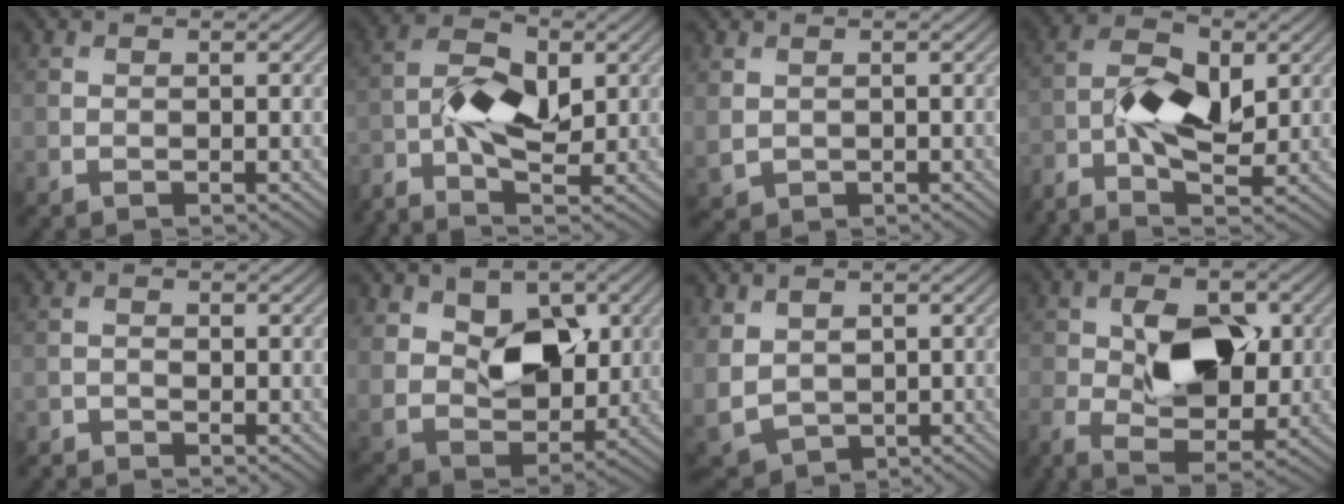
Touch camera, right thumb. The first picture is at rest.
{"total": 7.8, "force": [-2.3, 3.5, 6.6], "torque": [-0.136, 0.006, -0.055]}
{"total": 1.8, "force": [0.5, 1.5, 0.9], "torque": [-0.030, -0.007, 0.015]}
{"total": 8.9, "force": [-2.2, 4.2, 7.6], "torque": [-0.157, 0.006, -0.051]}
{"total": 1.6, "force": [-1.5, 0.3, 0.2], "torque": [-0.006, -0.003, -0.035]}
{"total": 10.3, "force": [3.3, 6.8, 7.0], "torque": [-0.138, -0.012, 0.050]}
{"total": 6.6, "force": [1.2, 5.0, 4.1], "torque": [-0.126, -0.015, 0.033]}
{"total": 10.9, "force": [-0.6, 6.2, 8.9], "torque": [-0.162, -0.003, -0.013]}